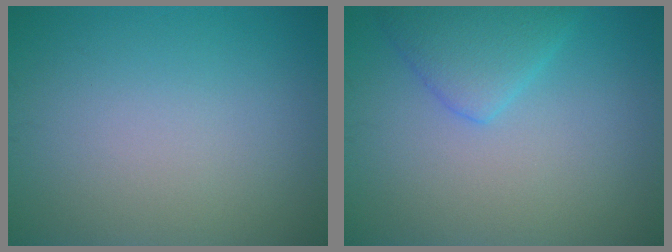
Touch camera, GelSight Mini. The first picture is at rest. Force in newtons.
{"total": 3.2, "press": 3.2, "slide": 0.2}